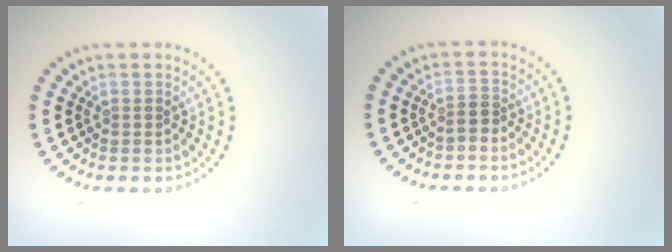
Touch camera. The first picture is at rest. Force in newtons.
{"total": 1.0, "press": 0.8, "slide": 0.7}